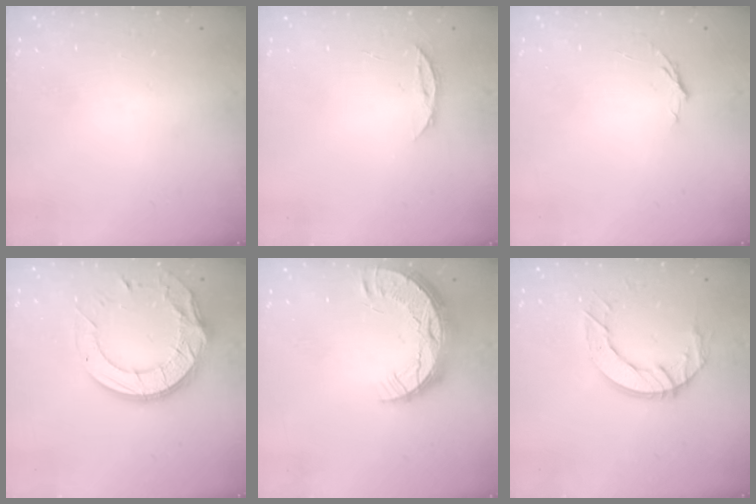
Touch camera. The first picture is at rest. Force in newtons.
{"total": 4.0, "press": 3.9, "slide": 0.4}
{"total": 3.2, "press": 3.2, "slide": 0.3}
{"total": 18.1, "press": 18.1, "slide": 1.3}
{"total": 13.0, "press": 13.0, "slide": 0.9}
{"total": 9.1, "press": 9.1, "slide": 0.5}